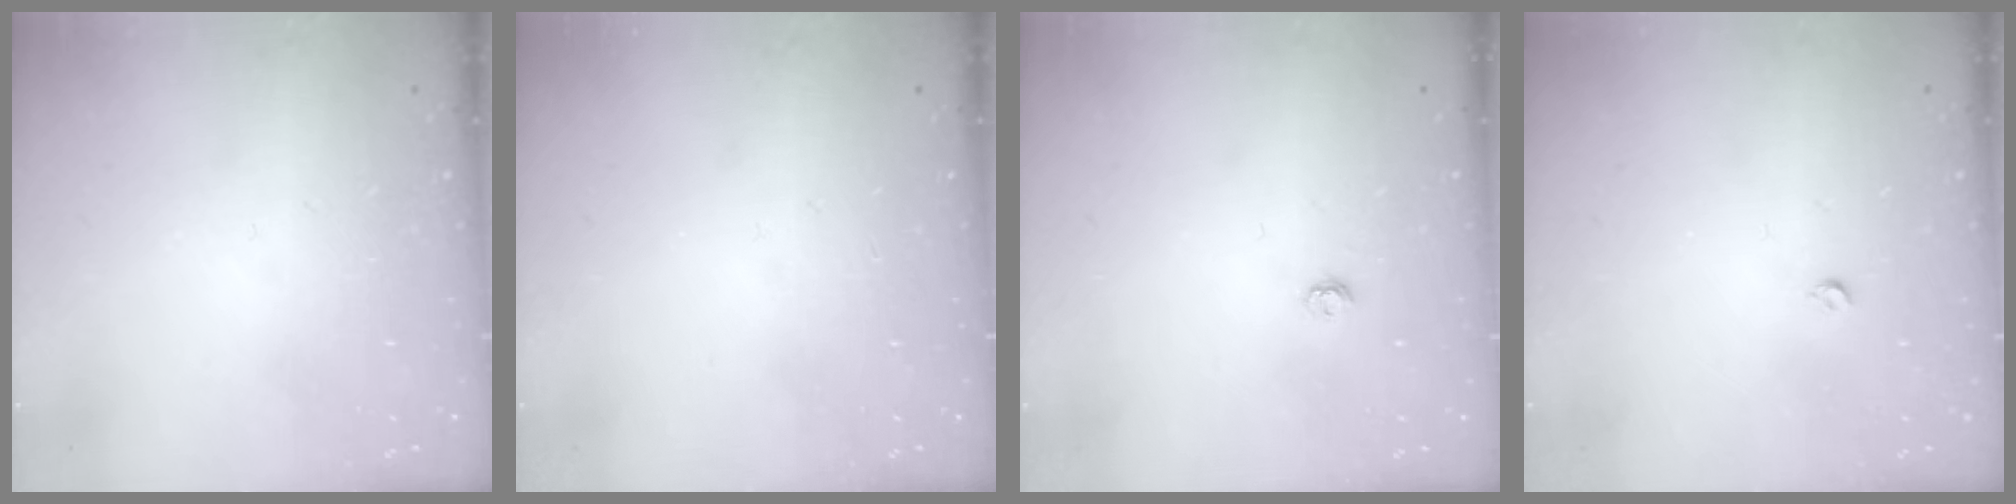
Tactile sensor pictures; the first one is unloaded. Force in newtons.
{"total": 0.0}
{"total": 2.9, "press": 2.9, "slide": 0.4}
{"total": 2.8, "press": 2.8, "slide": 0.5}